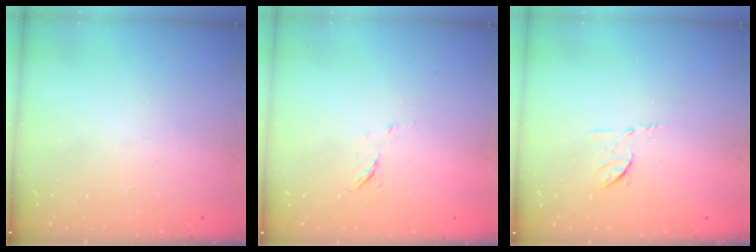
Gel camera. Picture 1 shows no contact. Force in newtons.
{"total": 4.3, "press": 4.1, "slide": 1.3}
{"total": 6.6, "press": 6.5, "slide": 1.1}